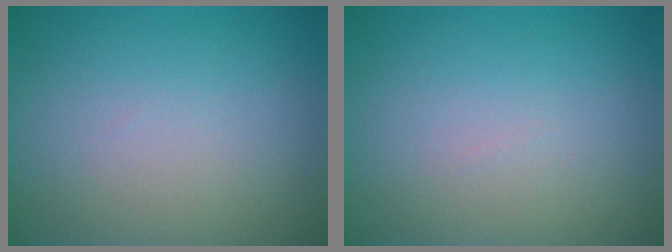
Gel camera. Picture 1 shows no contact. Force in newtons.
{"total": 0.0}